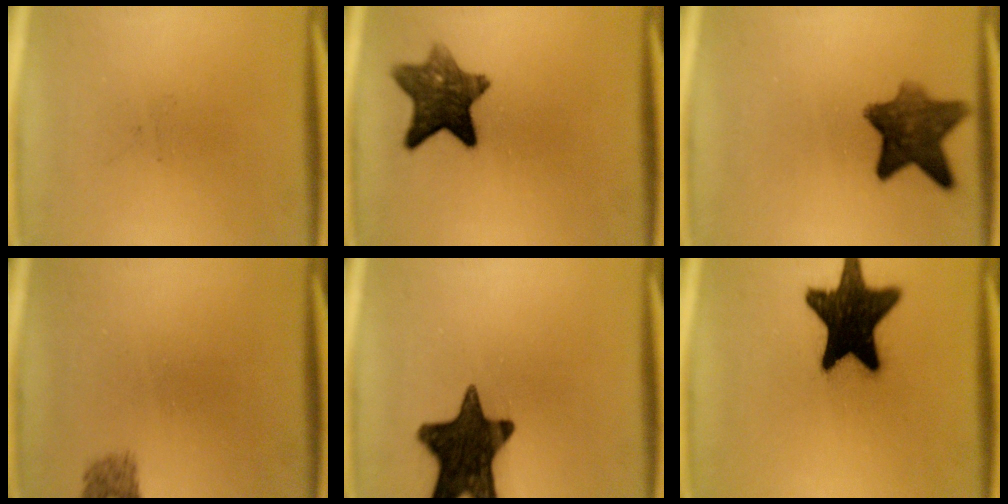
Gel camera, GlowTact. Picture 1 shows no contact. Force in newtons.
{"total": 9.2}
{"total": 9.2}
{"total": 1.8}
{"total": 16.3}
{"total": 19.0}